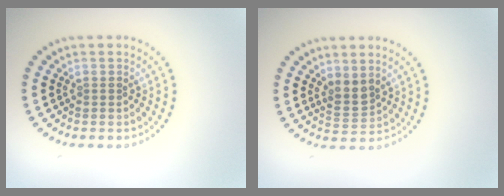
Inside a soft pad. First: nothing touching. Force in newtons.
{"total": 1.9, "press": 1.6, "slide": 1.0}